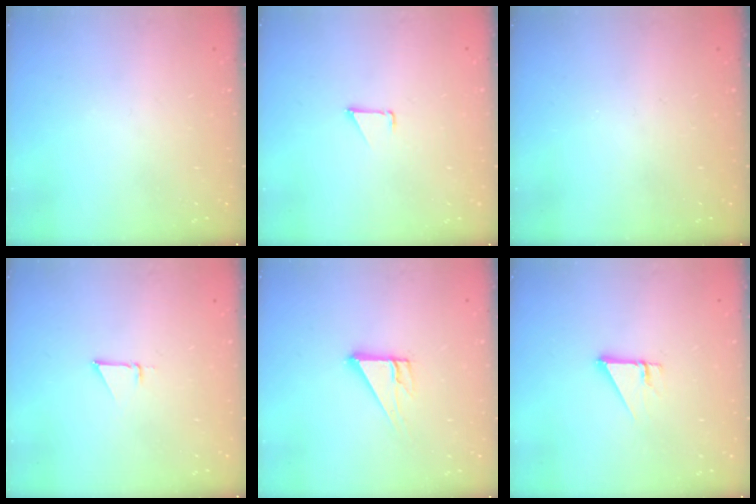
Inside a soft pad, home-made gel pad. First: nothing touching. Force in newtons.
{"total": 0.9, "press": 0.9, "slide": 0.1}
{"total": 0.0}
{"total": 2.5, "press": 2.5, "slide": 0.1}
{"total": 6.6, "press": 6.6, "slide": 0.6}
{"total": 2.7, "press": 2.7, "slide": 0.2}